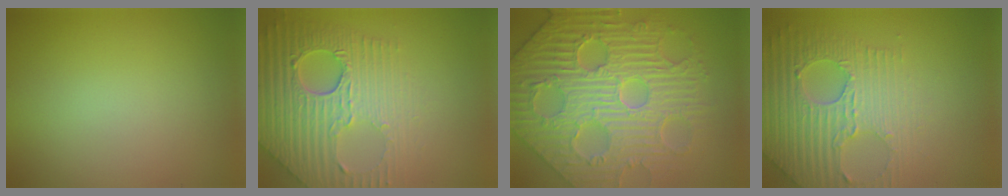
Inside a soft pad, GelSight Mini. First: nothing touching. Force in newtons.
{"total": 9.0, "press": 6.2, "slide": 6.6}
{"total": 10.1, "press": 7.9, "slide": 6.2}
{"total": 7.0, "press": 5.2, "slide": 4.6}